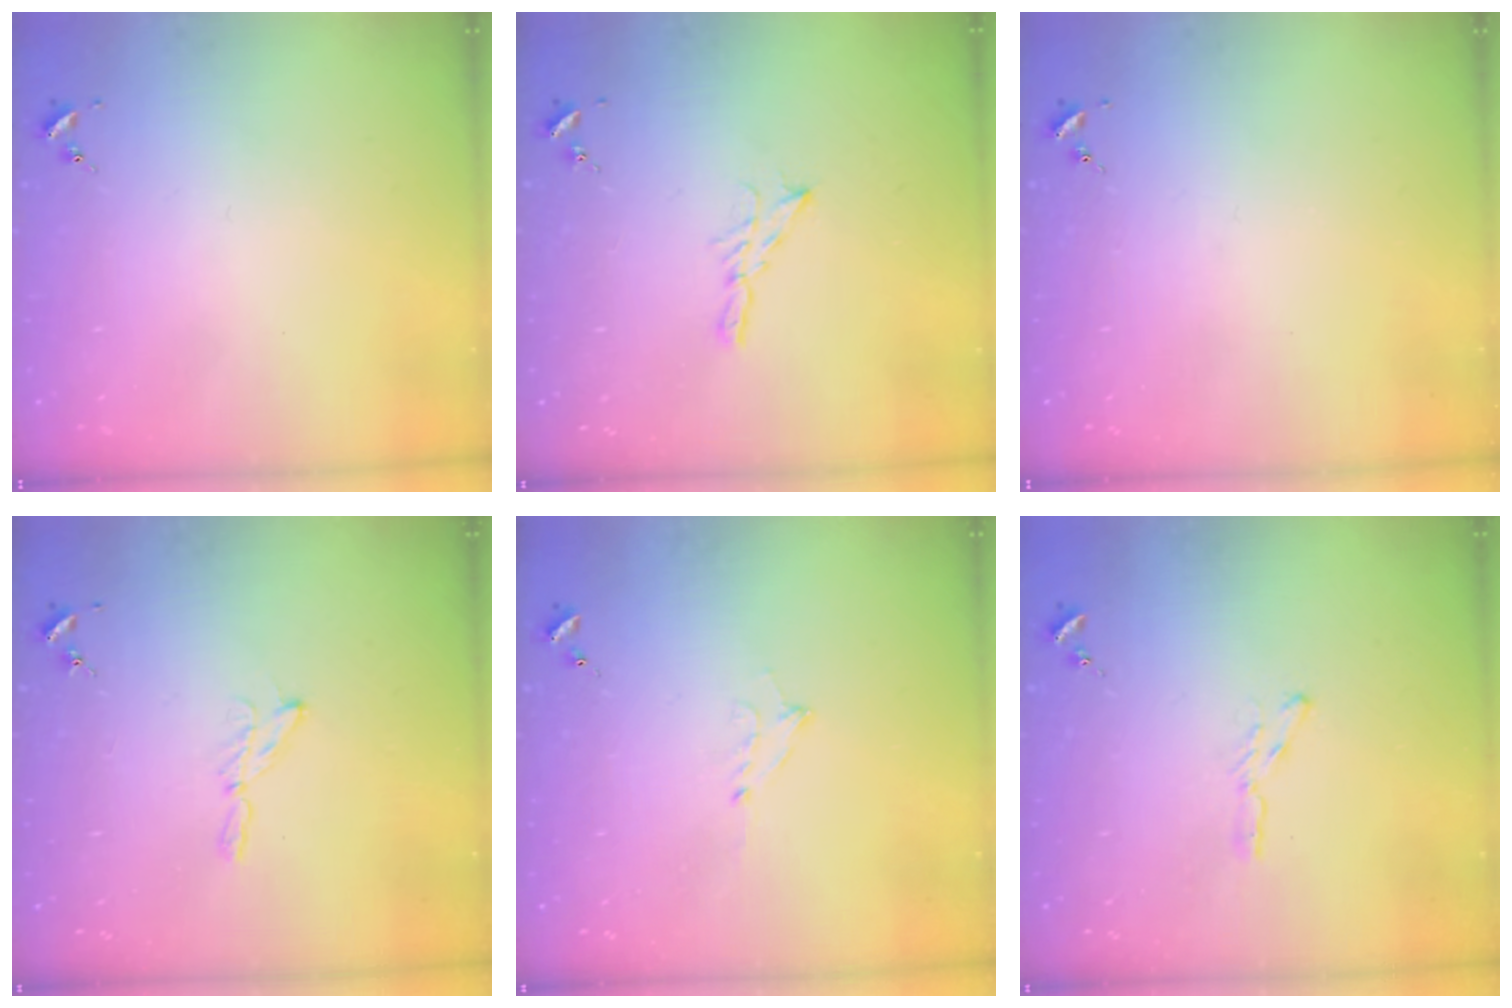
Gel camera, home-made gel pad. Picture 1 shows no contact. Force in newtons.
{"total": 5.3, "press": 5.3, "slide": 0.2}
{"total": 0.0}
{"total": 5.3, "press": 5.2, "slide": 0.6}
{"total": 5.2, "press": 5.2, "slide": 0.3}
{"total": 4.0, "press": 4.0, "slide": 0.4}